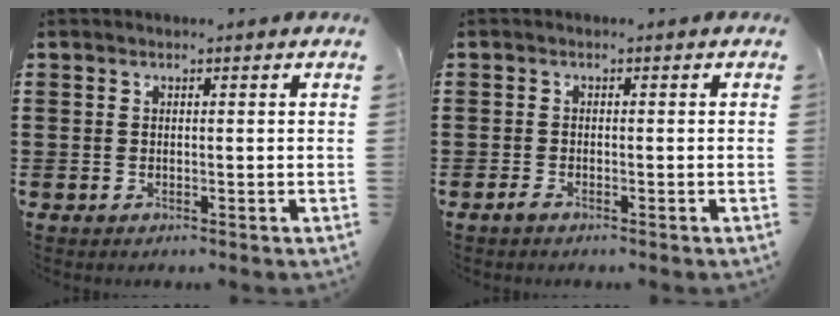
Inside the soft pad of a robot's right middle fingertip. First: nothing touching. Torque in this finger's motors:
{"motor_torque": [1.73, 0.41, 0.12, 0.04]}